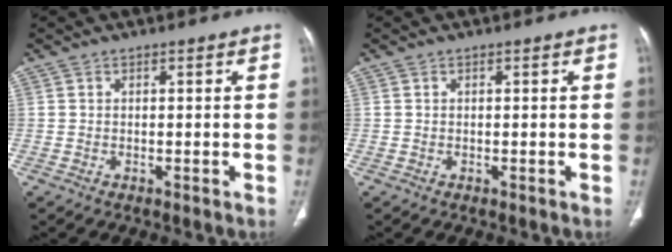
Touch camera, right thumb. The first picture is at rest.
{"total": 0.0}